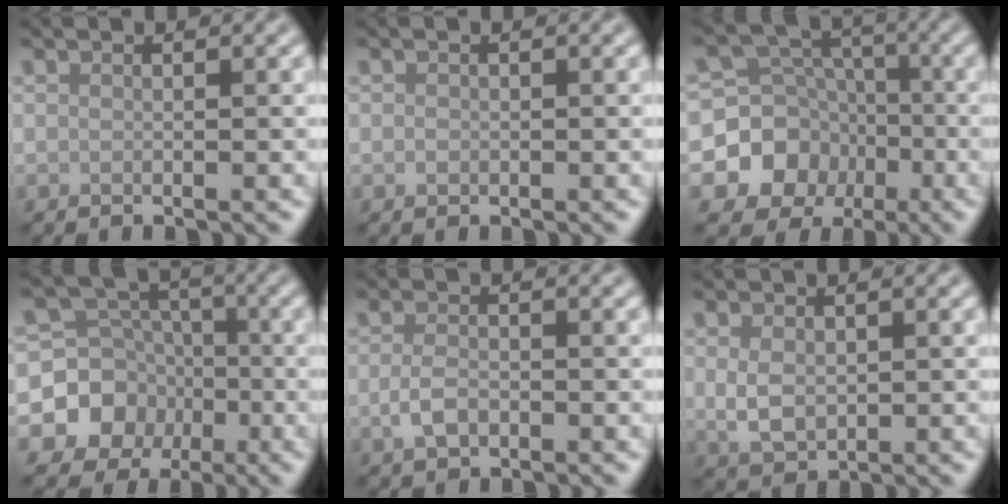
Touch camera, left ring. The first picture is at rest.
{"total": 0.6, "force": [-0.1, 0.5, 0.3], "torque": [-0.003, -0.003, -0.003]}
{"total": 7.0, "force": [-2.6, 6.3, 1.9], "torque": [-0.016, 0.010, -0.070]}
{"total": 7.0, "force": [-2.6, 6.3, 1.6], "torque": [-0.012, 0.007, -0.075]}
{"total": 2.0, "force": [-0.6, 1.2, 1.4], "torque": [-0.032, -0.002, -0.015]}
{"total": 2.9, "force": [0.3, 2.0, 2.0], "torque": [-0.044, -0.001, 0.009]}